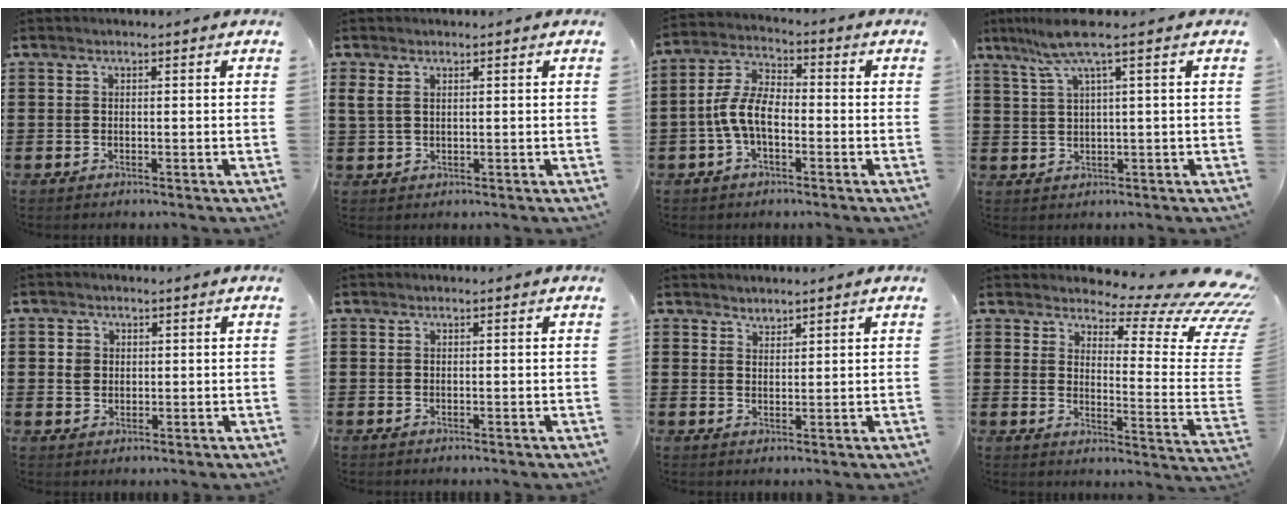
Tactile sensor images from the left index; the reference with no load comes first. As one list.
[{"total": 1.7, "force": [0.8, 0.9, 1.1], "torque": [-0.036, 0.003, 0.013]}, {"total": 7.2, "force": [-2.3, 3.5, 5.8], "torque": [-0.142, -0.001, -0.051]}, {"total": 5.9, "force": [2.8, -0.2, 5.2], "torque": [-0.115, -0.003, 0.046]}, {"total": 2.1, "force": [0.5, 2.1, 0.4], "torque": [-0.008, 0.007, 0.006]}, {"total": 0.0}, {"total": 1.6, "force": [1.5, 0.4, -0.4], "torque": [0.004, 0.001, 0.031]}, {"total": 9.2, "force": [7.1, 2.0, 5.4], "torque": [-0.090, -0.062, 0.119]}]